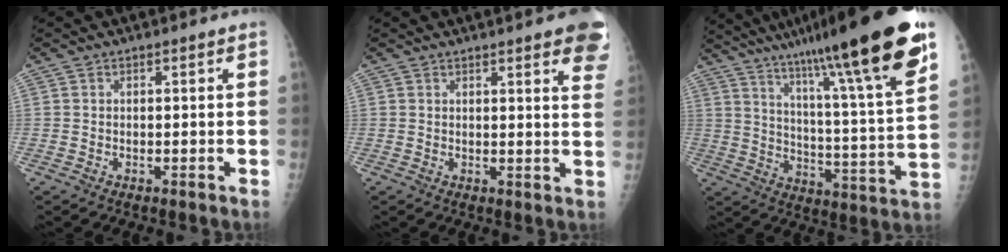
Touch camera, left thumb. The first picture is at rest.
{"total": 10.6, "force": [6.7, 2.2, 7.9], "torque": [-0.071, -0.020, 0.063]}
{"total": 27.5, "force": [18.0, 2.3, 20.6], "torque": [-0.309, -0.058, 0.275]}